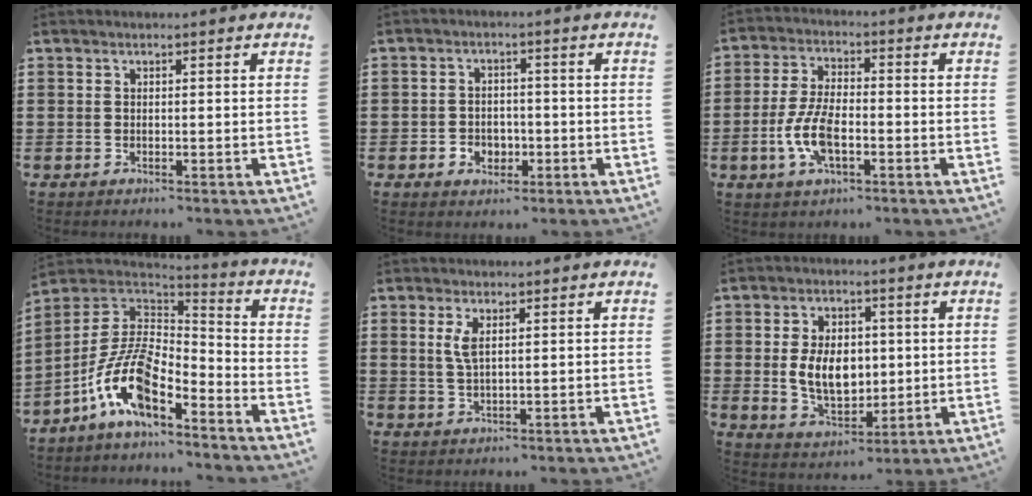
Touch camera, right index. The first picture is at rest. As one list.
[{"total": 2.9, "force": [-1.2, 2.4, 1.1], "torque": [-0.027, 0.004, -0.027]}, {"total": 8.0, "force": [-2.3, 3.6, 6.8], "torque": [-0.164, -0.006, -0.049]}, {"total": 12.7, "force": [-7.0, 5.3, 9.2], "torque": [-0.208, 0.006, -0.143]}, {"total": 2.7, "force": [1.0, 0.8, 2.4], "torque": [-0.051, 0.004, 0.015]}, {"total": 8.2, "force": [0.4, 5.6, 6.0], "torque": [-0.111, 0.003, 0.001]}]